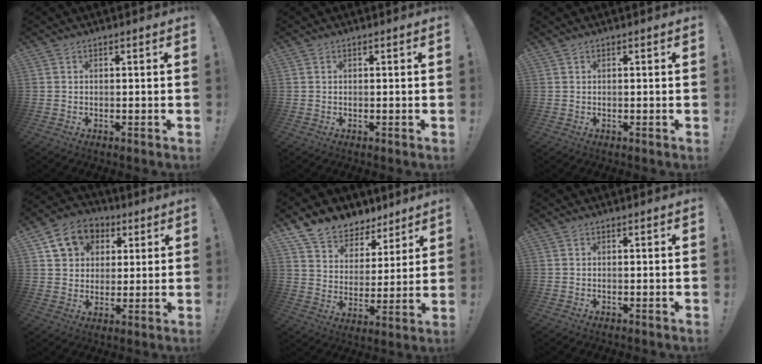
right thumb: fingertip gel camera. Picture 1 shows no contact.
{"total": 0.0}
{"total": 0.0}
{"total": 11.9, "force": [5.1, 9.7, 4.6], "torque": [-0.064, -0.018, 0.101]}
{"total": 9.8, "force": [8.0, 5.5, 1.4], "torque": [-0.039, -0.067, 0.153]}
{"total": 0.0}